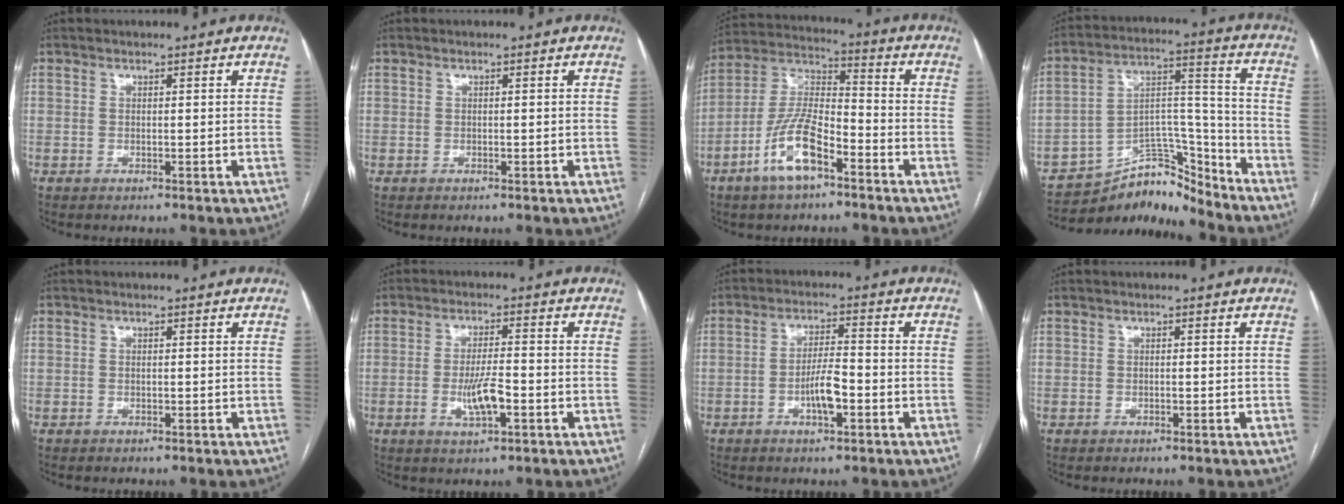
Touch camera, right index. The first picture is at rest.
{"total": 0.0}
{"total": 11.9, "force": [-6.2, 4.1, 9.2], "torque": [-0.200, 0.008, -0.116]}
{"total": 11.0, "force": [-10.5, 3.0, 1.5], "torque": [-0.014, 0.063, -0.185]}
{"total": 0.0}
{"total": 5.5, "force": [-1.7, 1.0, 5.2], "torque": [-0.101, -0.005, -0.028]}
{"total": 5.4, "force": [-1.9, 1.2, 4.9], "torque": [-0.095, 0.005, -0.034]}
{"total": 0.0}